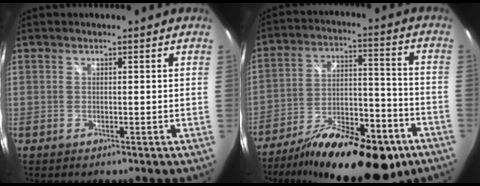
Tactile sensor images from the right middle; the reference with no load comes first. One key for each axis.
{"total": 23.9, "fx": -15.3, "fy": 9.4, "fz": 15.7, "tx": -0.262, "ty": -0.016, "tz": -0.225}